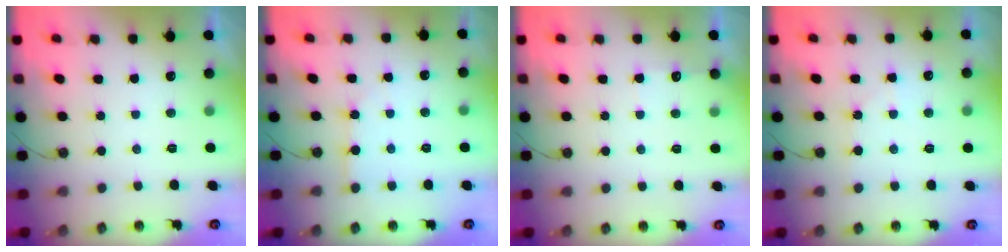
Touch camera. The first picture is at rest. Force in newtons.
{"total": 3.3, "press": 3.3, "slide": 0.3}
{"total": 3.8, "press": 3.8, "slide": 0.5}
{"total": 4.7, "press": 4.6, "slide": 0.7}